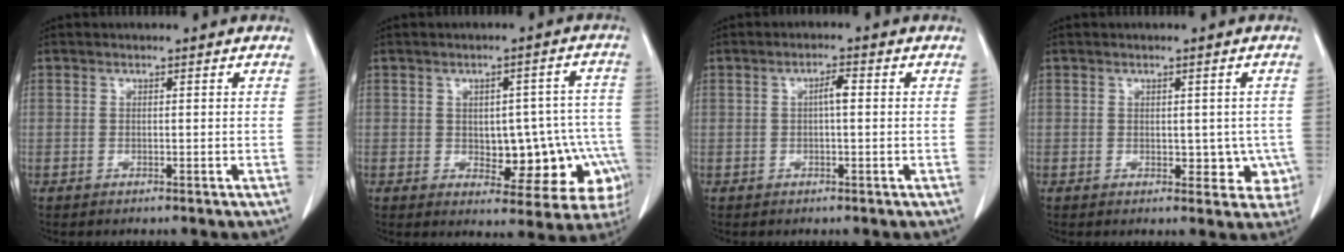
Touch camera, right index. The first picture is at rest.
{"total": 13.6, "force": [-3.1, 7.1, 11.2], "torque": [-0.092, 0.034, -0.023]}
{"total": 2.4, "force": [0.2, 0.5, 2.4], "torque": [-0.039, 0.005, 0.003]}
{"total": 4.7, "force": [-0.3, 3.2, 3.5], "torque": [-0.015, 0.007, 0.002]}